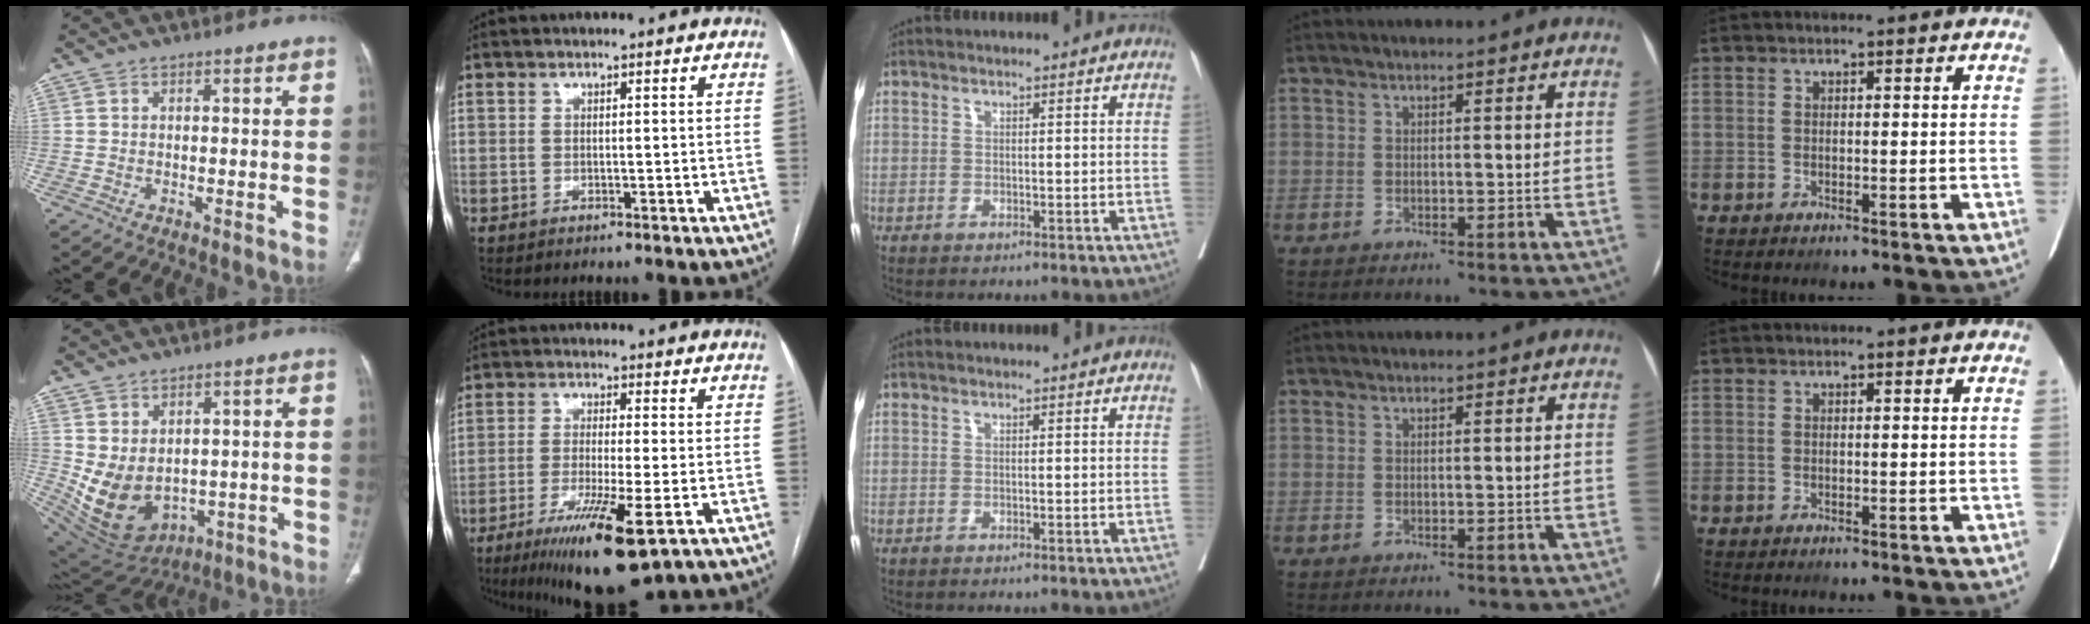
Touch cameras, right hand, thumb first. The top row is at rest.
{"thumb": {"total": 11.9, "force": [-0.1, 8.7, 8.0], "torque": [-0.130, -0.012, 0.040]}, "index": {"total": 12.9, "force": [-6.5, 1.1, 11.1], "torque": [-0.189, -0.038, -0.103]}, "middle": {"total": 0.5, "force": [0.3, -0.5, 0.0], "torque": [0.000, -0.002, 0.004]}}